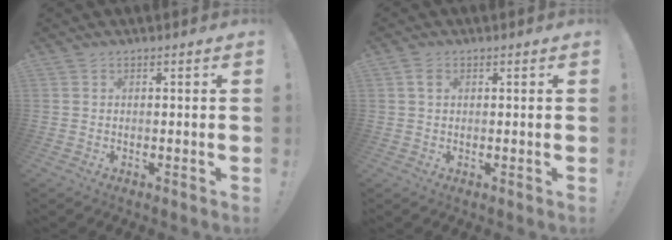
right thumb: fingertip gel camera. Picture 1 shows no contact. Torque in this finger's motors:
{"motor_torque": [0.10, -0.02, 0.03, -0.34, 0.04]}